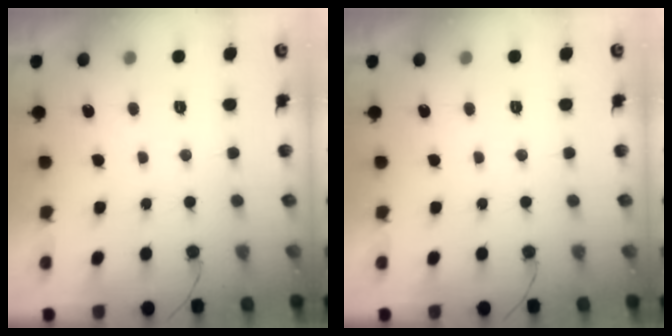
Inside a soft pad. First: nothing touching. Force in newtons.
{"total": 0.0}